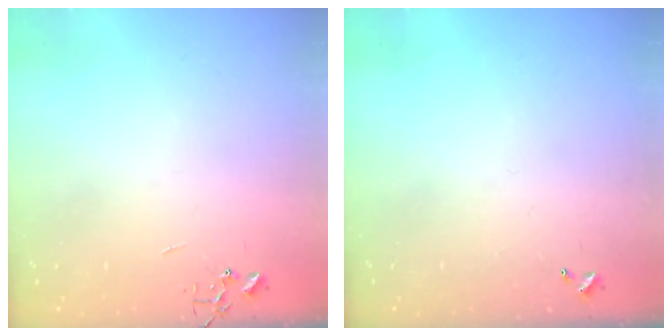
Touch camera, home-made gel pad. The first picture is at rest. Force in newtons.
{"total": 0.0}